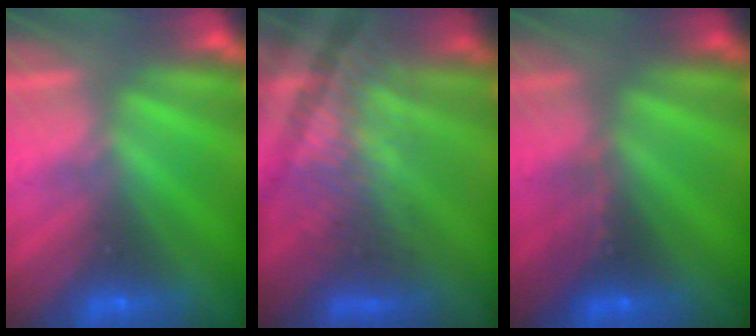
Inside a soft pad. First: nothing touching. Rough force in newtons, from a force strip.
{"total": 3.7}
{"total": 5.1}